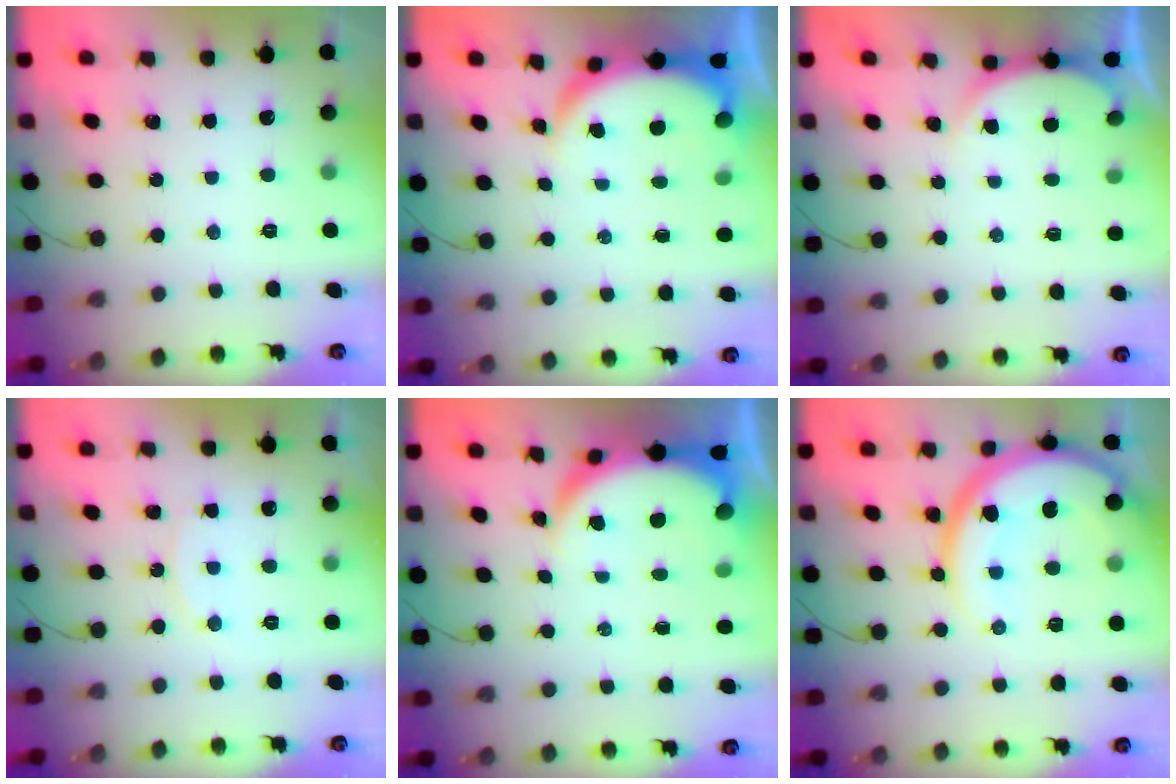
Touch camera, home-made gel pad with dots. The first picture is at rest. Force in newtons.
{"total": 5.4, "press": 5.4, "slide": 0.4}
{"total": 3.9, "press": 3.8, "slide": 0.6}
{"total": 7.1, "press": 7.0, "slide": 0.6}
{"total": 6.0, "press": 6.0, "slide": 0.1}
{"total": 15.9, "press": 15.8, "slide": 1.5}